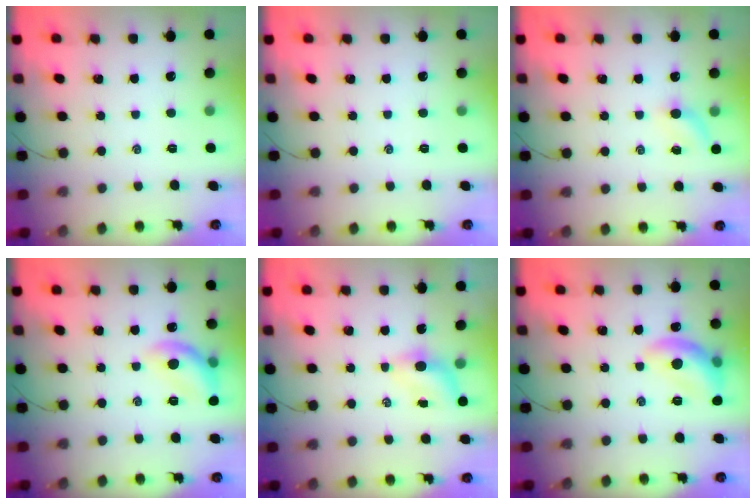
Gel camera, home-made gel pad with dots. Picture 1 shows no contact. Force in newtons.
{"total": 0.0}
{"total": 5.3, "press": 5.2, "slide": 1.1}
{"total": 12.1, "press": 12.0, "slide": 0.9}
{"total": 4.0, "press": 3.9, "slide": 1.0}
{"total": 12.5, "press": 12.4, "slide": 1.1}